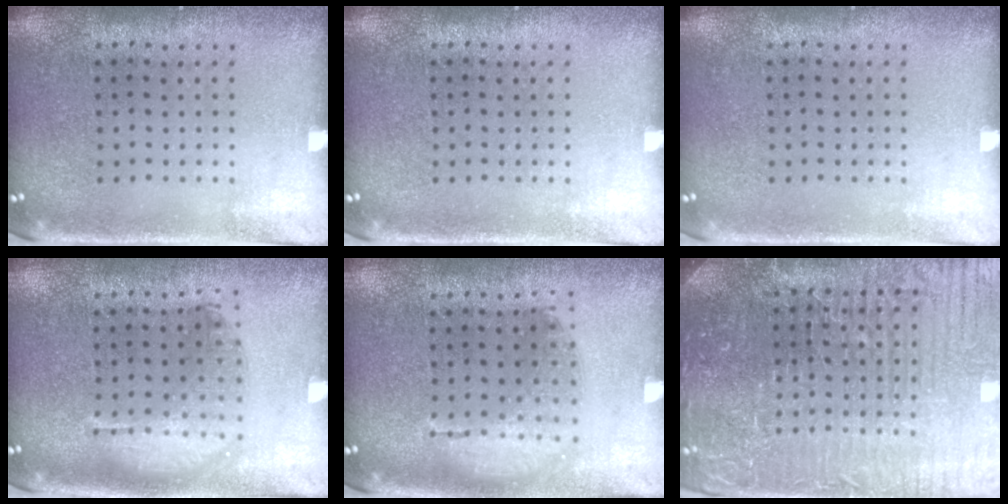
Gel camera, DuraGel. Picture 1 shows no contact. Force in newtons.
{"total": 0.0}
{"total": 0.0}
{"total": 1.3, "press": 1.3, "slide": 0.4}
{"total": 1.3, "press": 1.1, "slide": 0.6}
{"total": 5.5, "press": 5.1, "slide": 2.0}